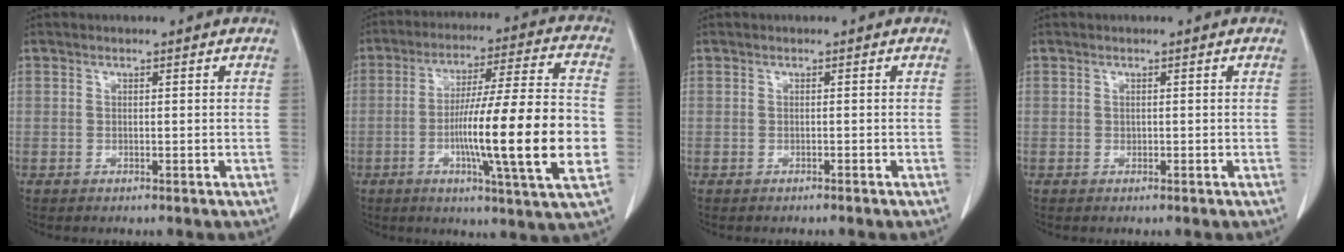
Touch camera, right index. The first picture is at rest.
{"total": 19.3, "force": [-3.7, 0.1, 18.9], "torque": [-0.284, -0.002, -0.060]}
{"total": 0.6, "force": [-0.5, 0.0, 0.3], "torque": [-0.004, -0.001, -0.006]}
{"total": 0.0}